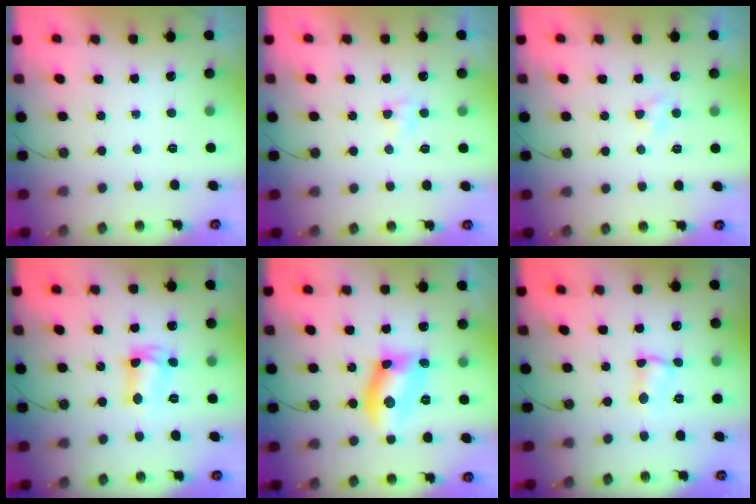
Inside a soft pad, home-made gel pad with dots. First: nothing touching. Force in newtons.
{"total": 3.6, "press": 3.6, "slide": 0.5}
{"total": 2.9, "press": 2.8, "slide": 0.5}
{"total": 7.0, "press": 6.9, "slide": 0.8}
{"total": 11.6, "press": 11.4, "slide": 2.1}
{"total": 2.5, "press": 2.5, "slide": 0.5}